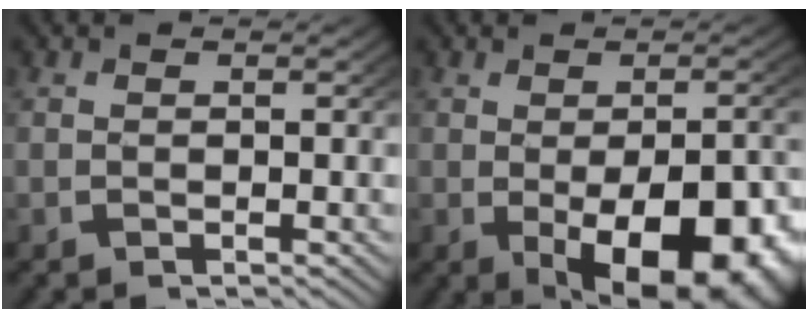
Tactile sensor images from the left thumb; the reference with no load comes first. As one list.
[{"total": 12.0, "force": [-3.3, 6.6, 9.4], "torque": [-0.147, -0.048, -0.018]}]